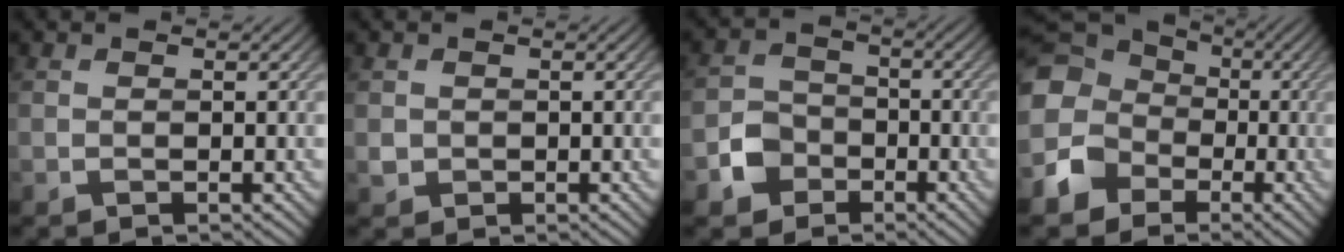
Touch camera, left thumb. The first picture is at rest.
{"total": 1.2, "force": [0.0, 1.2, 0.2], "torque": [-0.006, -0.003, 0.000]}
{"total": 4.8, "force": [-2.3, 3.8, 1.7], "torque": [-0.038, 0.005, -0.053]}
{"total": 11.9, "force": [-2.3, 10.6, 4.9], "torque": [-0.152, -0.028, -0.066]}